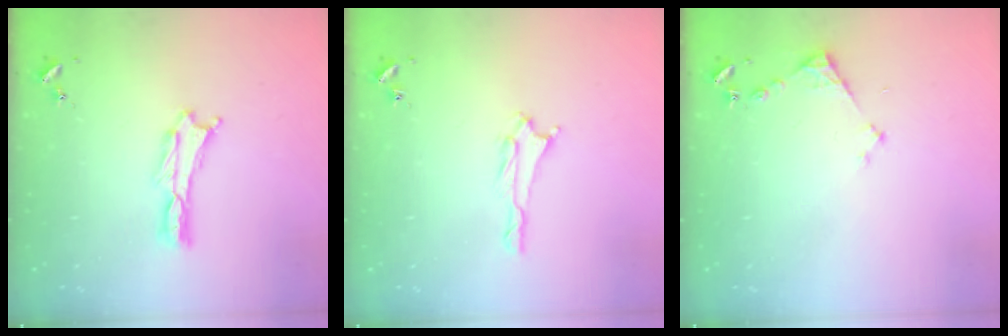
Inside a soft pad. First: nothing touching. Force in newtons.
{"total": 1.6, "press": 1.6, "slide": 0.1}
{"total": 3.2, "press": 3.2, "slide": 0.3}